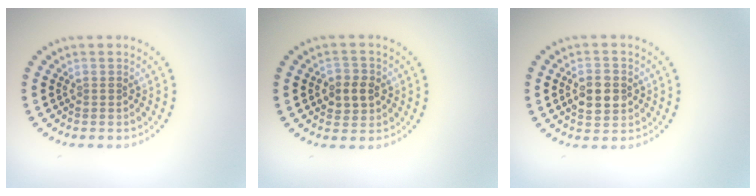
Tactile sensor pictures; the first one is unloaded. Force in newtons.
{"total": 2.6, "press": 2.5, "slide": 0.3}
{"total": 3.6, "press": 3.5, "slide": 0.2}